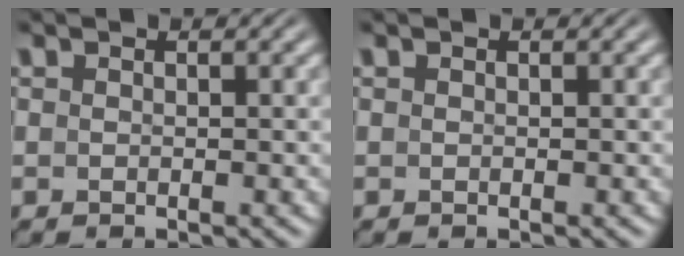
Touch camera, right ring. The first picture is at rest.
{"total": 0.0}